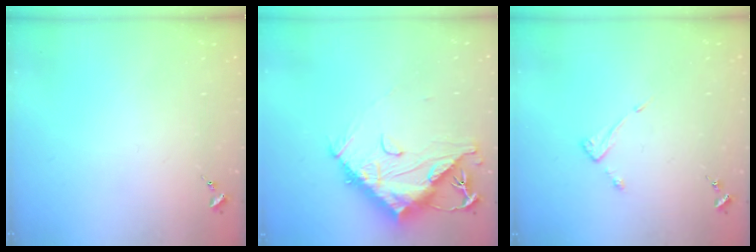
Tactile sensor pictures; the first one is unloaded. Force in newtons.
{"total": 15.7, "press": 15.6, "slide": 1.4}
{"total": 3.9, "press": 3.8, "slide": 0.4}